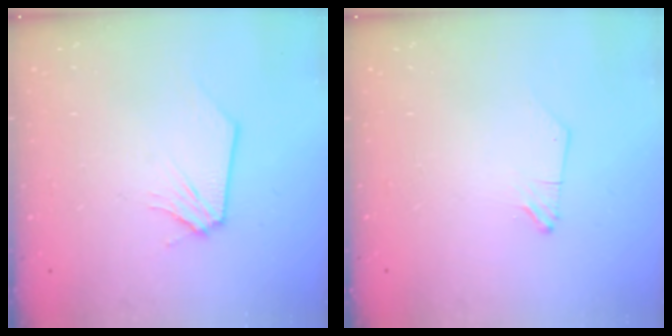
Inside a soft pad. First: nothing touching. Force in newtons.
{"total": 0.0}